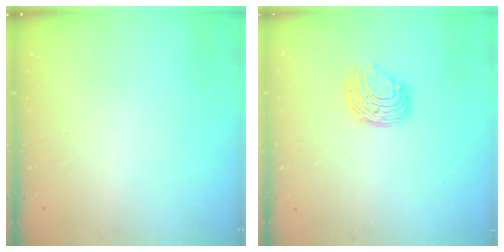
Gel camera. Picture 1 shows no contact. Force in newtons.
{"total": 8.7, "press": 8.6, "slide": 0.7}